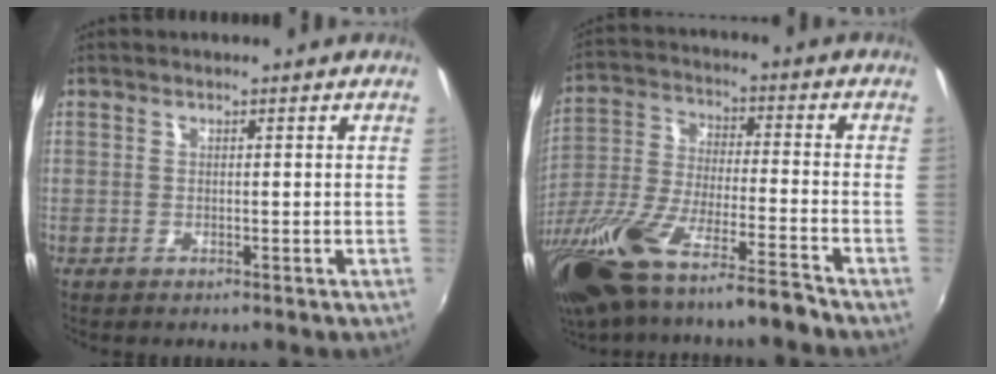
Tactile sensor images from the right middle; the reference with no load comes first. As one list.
[{"total": 20.3, "force": [-15.6, 2.4, 12.8], "torque": [-0.262, -0.054, -0.283]}]